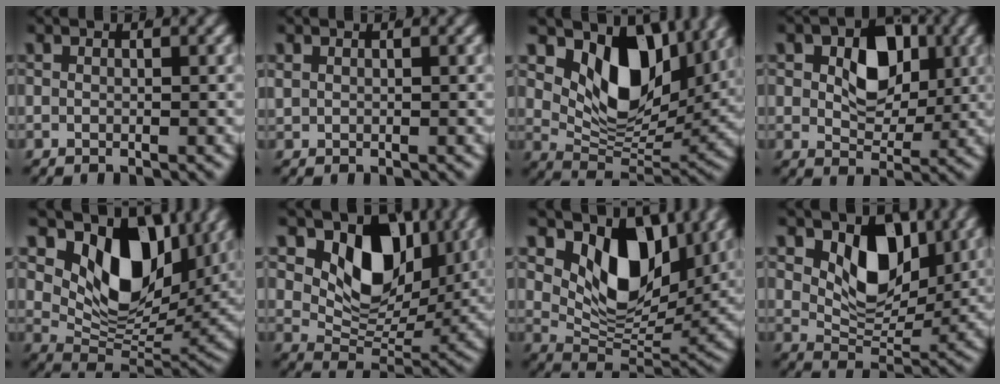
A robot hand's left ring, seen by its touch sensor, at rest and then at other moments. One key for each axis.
{"total": 0.6, "fx": 0.4, "fy": 0.3, "fz": 0.3, "tx": -0.011, "ty": -0.003, "tz": 0.016}
{"total": 11.3, "fx": 4.0, "fy": 6.9, "fz": 8.0, "tx": -0.141, "ty": -0.013, "tz": 0.069}
{"total": 6.3, "fx": 1.6, "fy": 4.5, "fz": 4.0, "tx": -0.072, "ty": -0.025, "tz": 0.043}
{"total": 13.2, "fx": 4.4, "fy": 8.4, "fz": 9.2, "tx": -0.153, "ty": -0.011, "tz": 0.070}
{"total": 10.1, "fx": 3.3, "fy": 7.1, "fz": 6.5, "tx": -0.115, "ty": -0.019, "tz": 0.060}
{"total": 10.0, "fx": 3.6, "fy": 6.1, "fz": 7.1, "tx": -0.126, "ty": -0.015, "tz": 0.065}
{"total": 6.2, "fx": 2.4, "fy": 3.9, "fz": 4.1, "tx": -0.068, "ty": -0.023, "tz": 0.050}